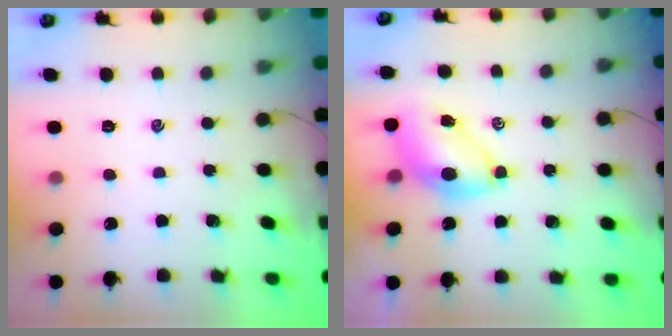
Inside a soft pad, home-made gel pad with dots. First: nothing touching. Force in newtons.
{"total": 7.2, "press": 7.1, "slide": 1.0}